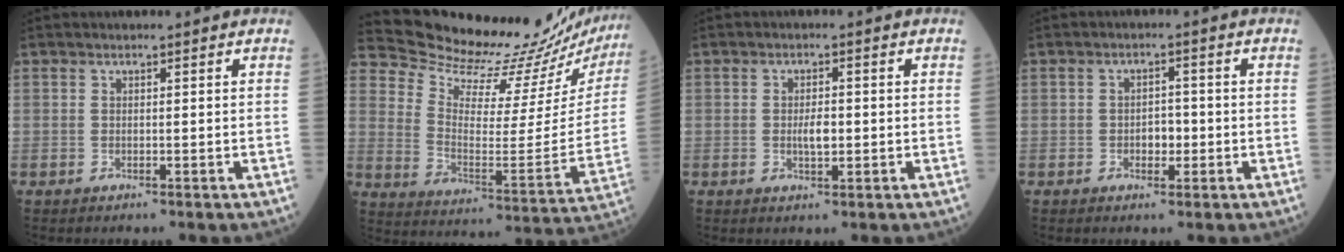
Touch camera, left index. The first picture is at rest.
{"total": 23.2, "force": [22.6, 2.5, 4.6], "torque": [-0.091, -0.119, 0.298]}
{"total": 2.5, "force": [-0.4, 0.9, 2.3], "torque": [-0.043, -0.002, -0.007]}
{"total": 2.5, "force": [-0.9, 1.5, 1.8], "torque": [-0.021, 0.003, -0.014]}